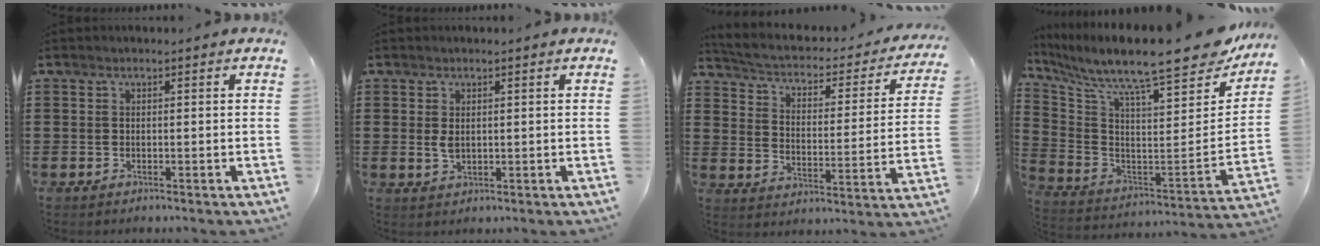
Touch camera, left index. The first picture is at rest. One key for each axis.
{"total": 1.9, "fx": 0.5, "fy": 1.0, "fz": 1.5, "tx": -0.040, "ty": 0.001, "tz": 0.006}
{"total": 2.5, "fx": 1.8, "fy": 0.8, "fz": 1.5, "tx": -0.045, "ty": -0.024, "tz": 0.021}
{"total": 11.9, "fx": 10.2, "fy": 0.8, "fz": 6.1, "tx": -0.134, "ty": -0.091, "tz": 0.163}